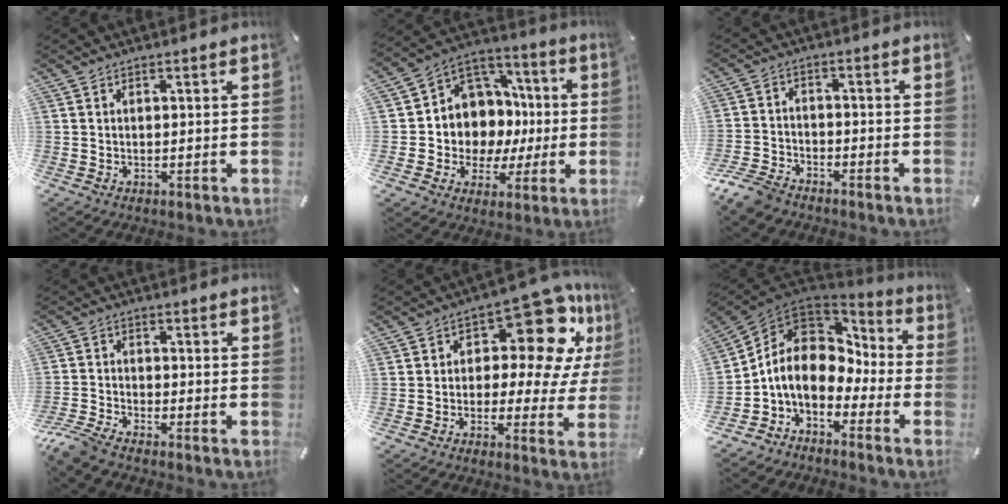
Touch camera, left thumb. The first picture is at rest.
{"total": 10.1, "force": [0.3, 10.0, 1.0], "torque": [-0.017, -0.036, 0.023]}
{"total": 7.0, "force": [-6.1, 2.7, 2.2], "torque": [-0.055, 0.024, -0.122]}
{"total": 5.7, "force": [-5.0, 1.2, 2.3], "torque": [-0.073, 0.001, -0.104]}
{"total": 15.0, "force": [7.3, 7.6, 10.7], "torque": [-0.141, -0.060, 0.122]}
{"total": 9.7, "force": [-0.6, 8.0, 5.4], "torque": [-0.126, -0.006, -0.015]}